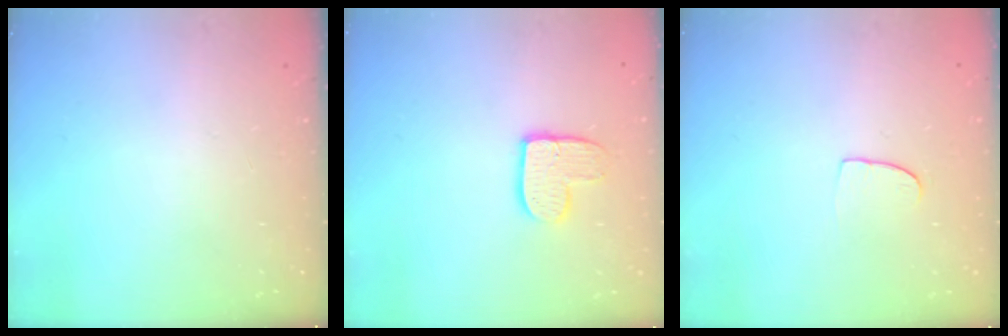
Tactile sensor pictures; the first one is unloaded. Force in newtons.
{"total": 9.5, "press": 9.5, "slide": 0.3}
{"total": 4.8, "press": 4.8, "slide": 0.4}